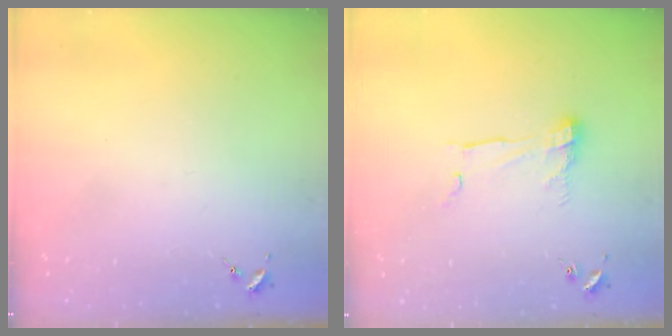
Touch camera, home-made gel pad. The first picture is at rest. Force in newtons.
{"total": 9.0, "press": 9.0, "slide": 0.4}